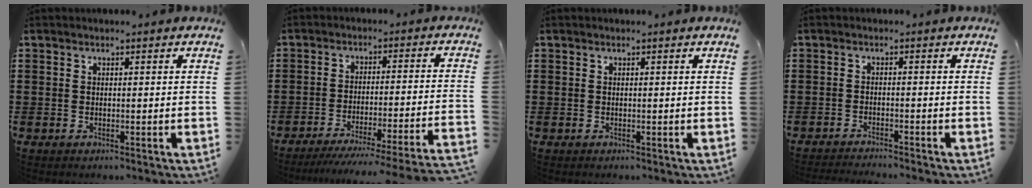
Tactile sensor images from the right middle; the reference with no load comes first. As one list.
[{"total": 5.9, "force": [-4.9, -0.7, 3.2], "torque": [-0.049, -0.022, -0.097]}, {"total": 0.0}, {"total": 1.7, "force": [-1.6, -0.3, 0.3], "torque": [-0.006, 0.002, -0.031]}]